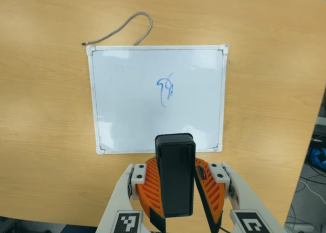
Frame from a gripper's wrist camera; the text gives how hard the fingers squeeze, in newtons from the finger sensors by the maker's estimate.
{"total": 7.5, "left": 8.5, "right": 6.6}